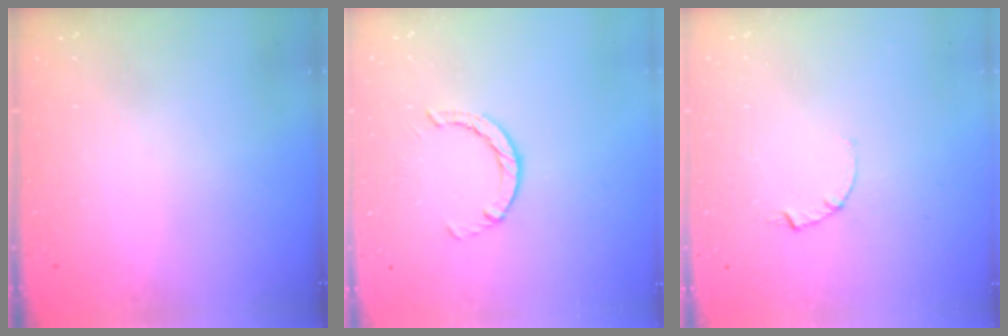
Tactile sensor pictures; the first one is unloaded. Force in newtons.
{"total": 2.5, "press": 2.4, "slide": 0.4}
{"total": 2.5, "press": 2.5, "slide": 0.3}